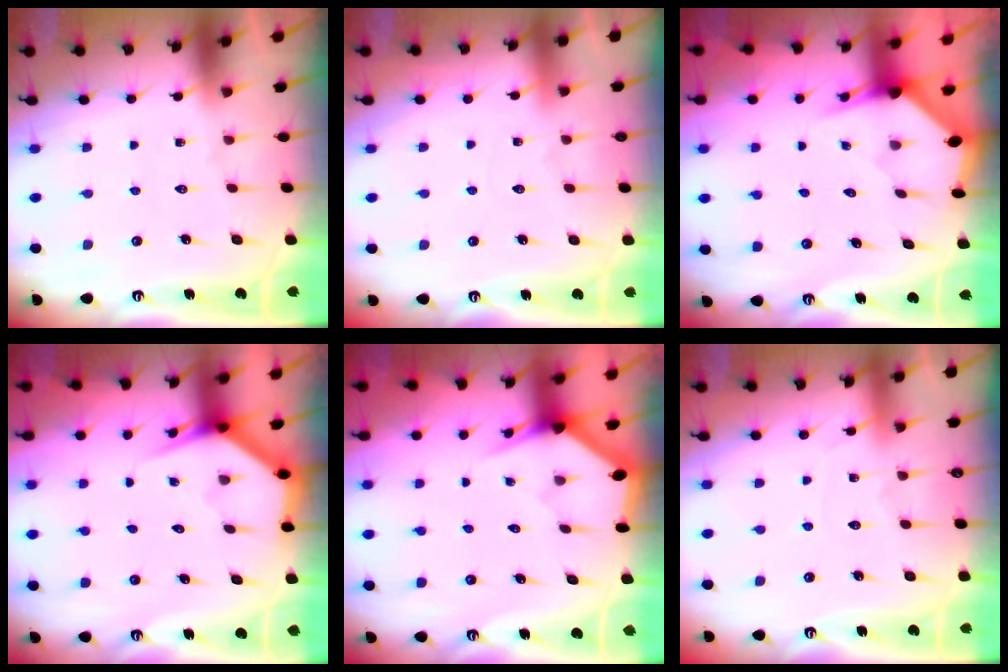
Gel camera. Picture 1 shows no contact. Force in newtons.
{"total": 2.6, "press": 2.6, "slide": 0.3}
{"total": 3.0, "press": 3.0, "slide": 0.2}
{"total": 3.3, "press": 3.3, "slide": 0.3}
{"total": 3.0, "press": 3.0, "slide": 0.1}
{"total": 3.9, "press": 3.9, "slide": 0.4}